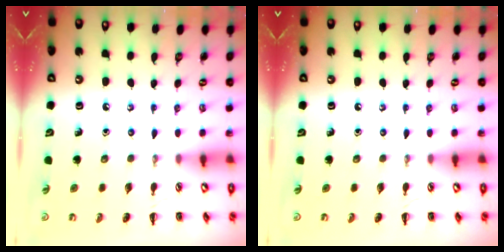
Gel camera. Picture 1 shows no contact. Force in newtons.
{"total": 0.0}